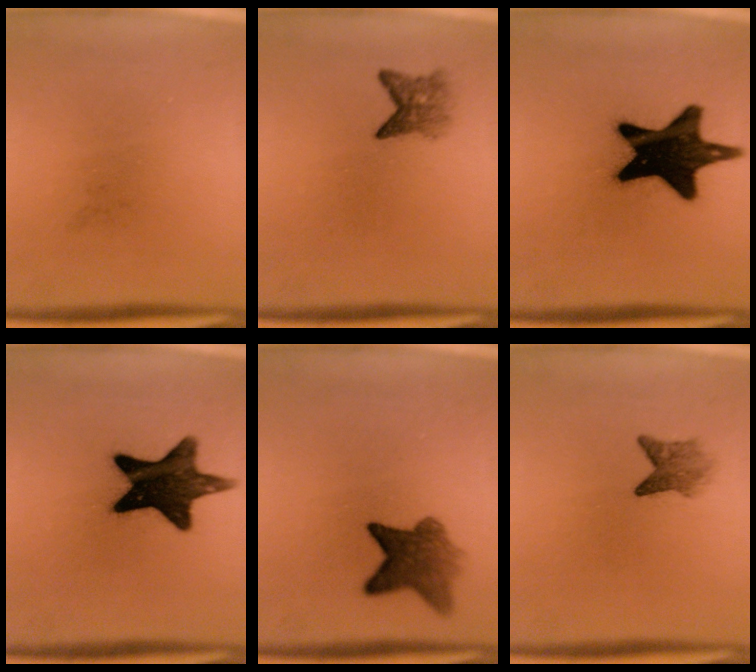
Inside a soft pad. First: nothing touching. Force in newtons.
{"total": 3.0}
{"total": 20.1}
{"total": 15.3}
{"total": 6.8}
{"total": 2.8}